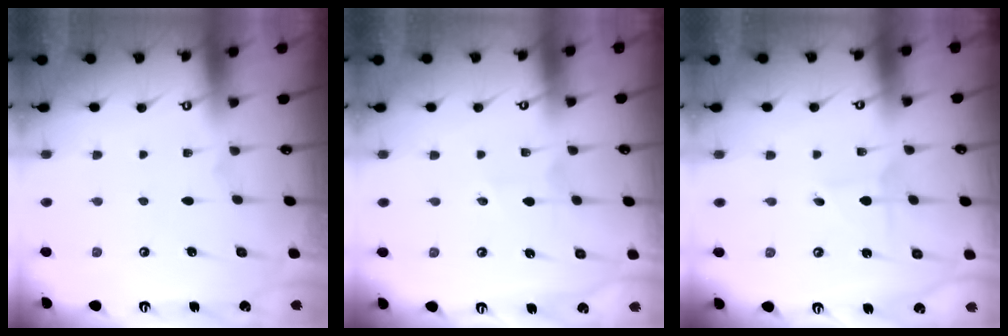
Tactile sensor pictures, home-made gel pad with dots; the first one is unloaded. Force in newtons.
{"total": 2.5, "press": 2.4, "slide": 0.6}
{"total": 0.7, "press": 0.7, "slide": 0.0}